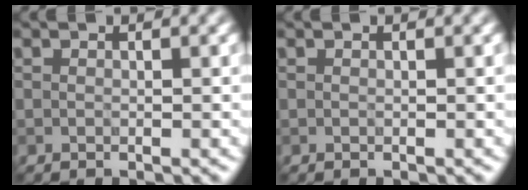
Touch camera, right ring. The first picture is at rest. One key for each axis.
{"total": 0.0}